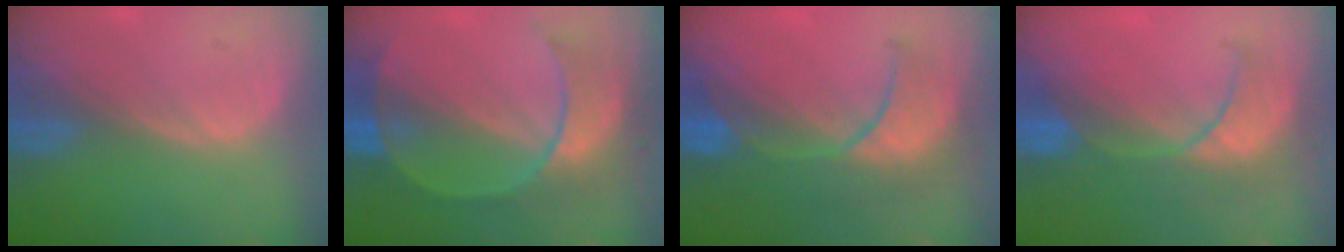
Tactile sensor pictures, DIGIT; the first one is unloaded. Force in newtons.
{"total": 8.4, "press": 8.2, "slide": 2.1}
{"total": 8.7, "press": 8.6, "slide": 1.5}
{"total": 8.1, "press": 7.9, "slide": 1.6}